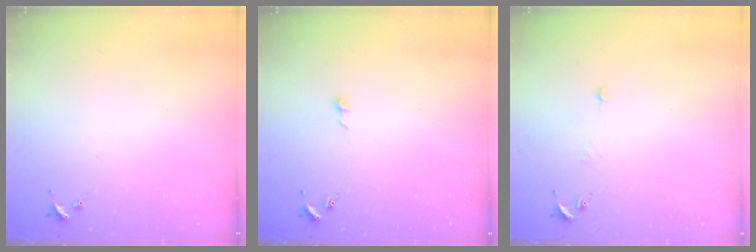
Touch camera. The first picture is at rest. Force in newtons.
{"total": 2.6, "press": 2.6, "slide": 0.2}
{"total": 3.6, "press": 3.6, "slide": 0.3}